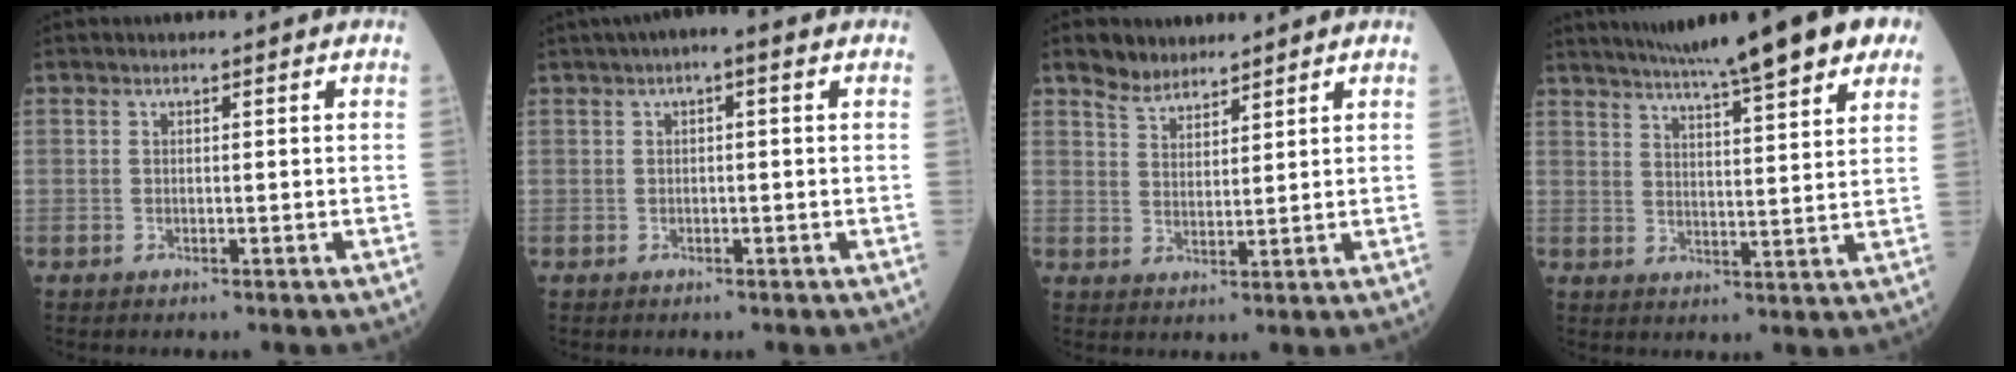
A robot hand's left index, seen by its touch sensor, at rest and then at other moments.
{"total": 2.8, "force": [0.8, 0.6, 2.6], "torque": [-0.037, 0.012, 0.007]}
{"total": 3.7, "force": [3.2, 1.7, 0.8], "torque": [-0.023, 0.007, 0.062]}
{"total": 18.9, "force": [14.3, 1.5, 12.3], "torque": [-0.192, 0.025, 0.187]}